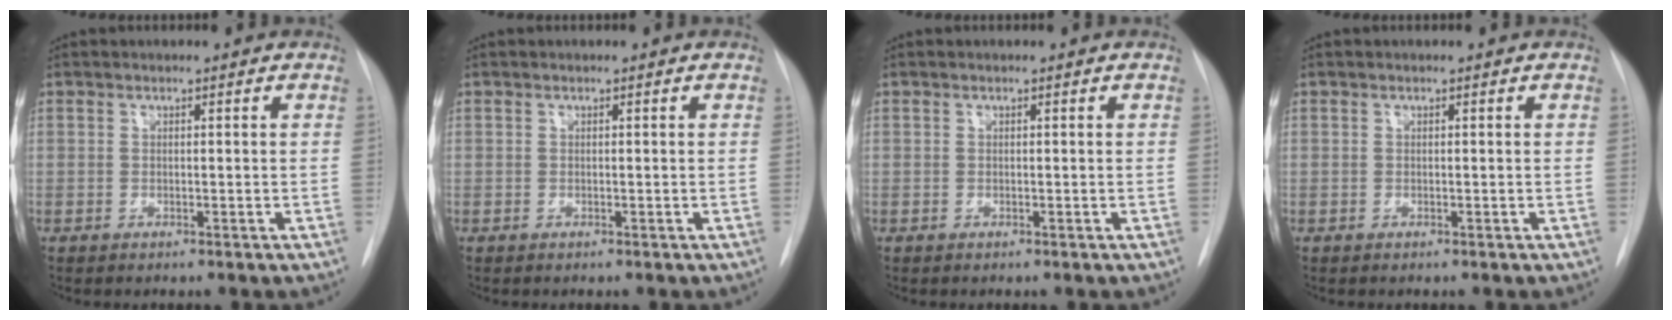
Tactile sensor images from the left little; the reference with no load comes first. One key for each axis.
{"total": 0.0}
{"total": 0.0}
{"total": 0.0}